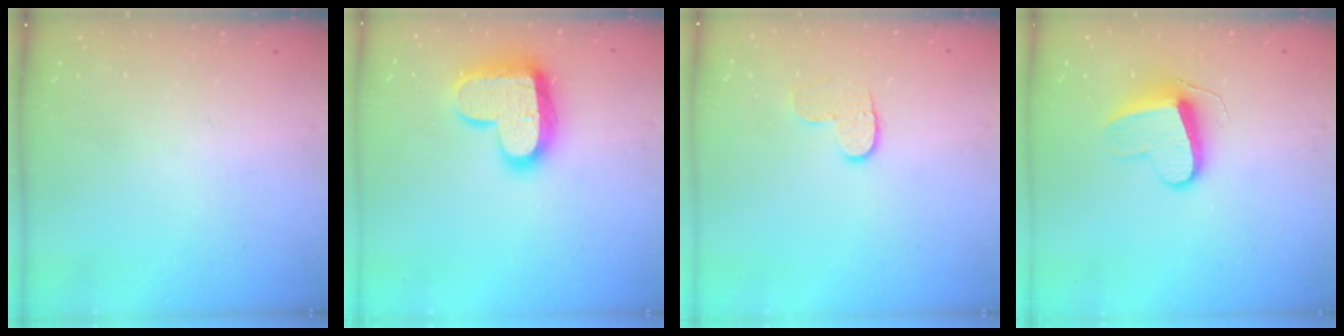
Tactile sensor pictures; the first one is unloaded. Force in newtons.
{"total": 17.7, "press": 17.7, "slide": 1.2}
{"total": 6.3, "press": 6.3, "slide": 0.7}
{"total": 9.7, "press": 9.7, "slide": 0.6}